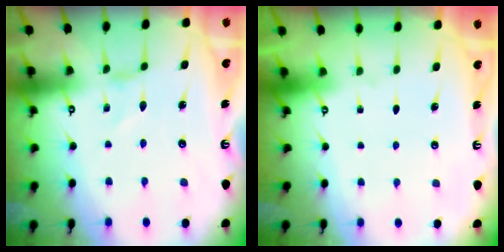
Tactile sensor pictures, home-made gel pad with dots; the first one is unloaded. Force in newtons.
{"total": 0.0}